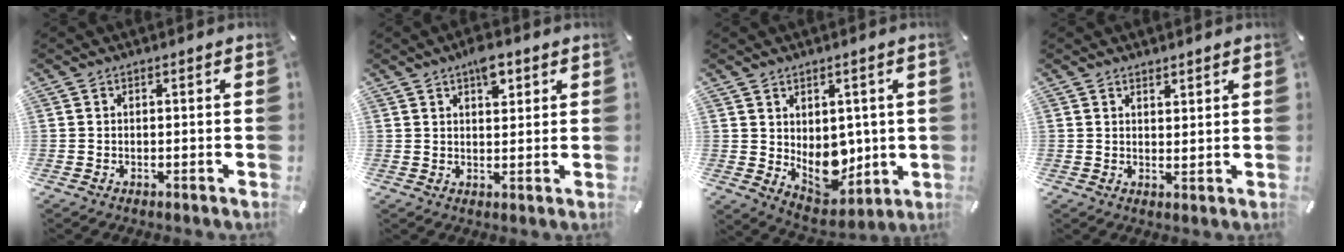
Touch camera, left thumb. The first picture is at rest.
{"total": 5.5, "force": [3.0, 2.8, 3.6], "torque": [-0.038, -0.010, 0.047]}
{"total": 8.8, "force": [1.2, 7.5, 4.5], "torque": [-0.033, -0.025, 0.033]}
{"total": 2.1, "force": [1.9, 0.7, 0.1], "torque": [0.004, -0.012, 0.035]}